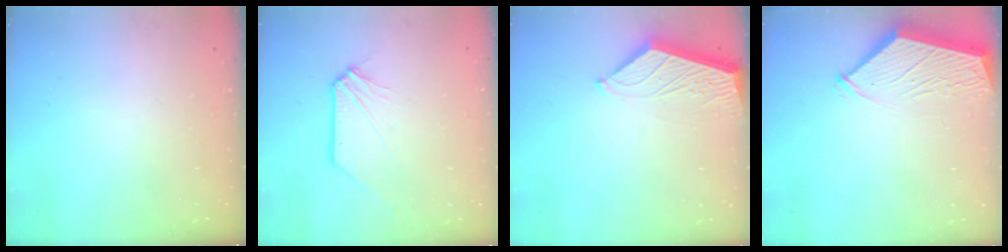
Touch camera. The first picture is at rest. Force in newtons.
{"total": 1.2, "press": 1.1, "slide": 0.2}
{"total": 3.8, "press": 3.7, "slide": 0.5}
{"total": 3.0, "press": 3.0, "slide": 0.3}